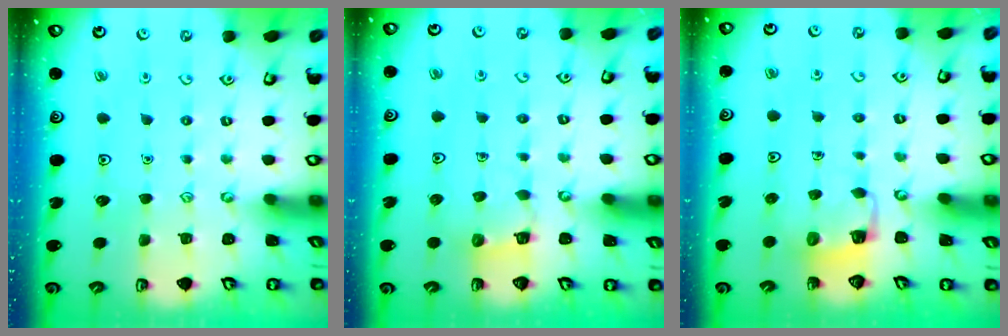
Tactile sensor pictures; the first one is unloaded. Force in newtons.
{"total": 4.1, "press": 4.1, "slide": 0.4}
{"total": 3.8, "press": 3.8, "slide": 0.3}